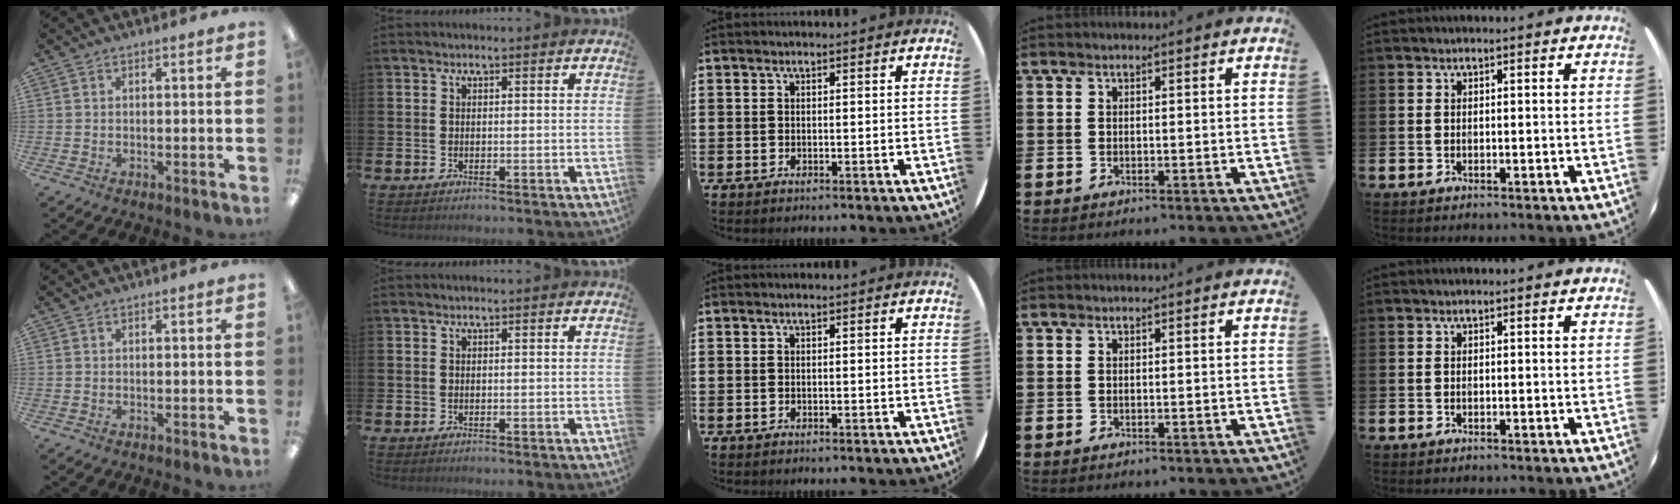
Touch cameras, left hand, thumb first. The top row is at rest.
{}